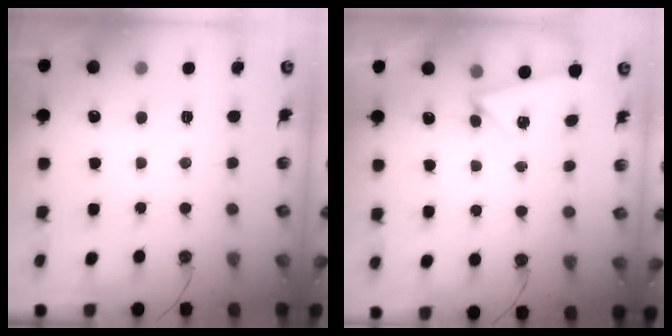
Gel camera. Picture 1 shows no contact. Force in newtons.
{"total": 2.3, "press": 2.1, "slide": 1.0}